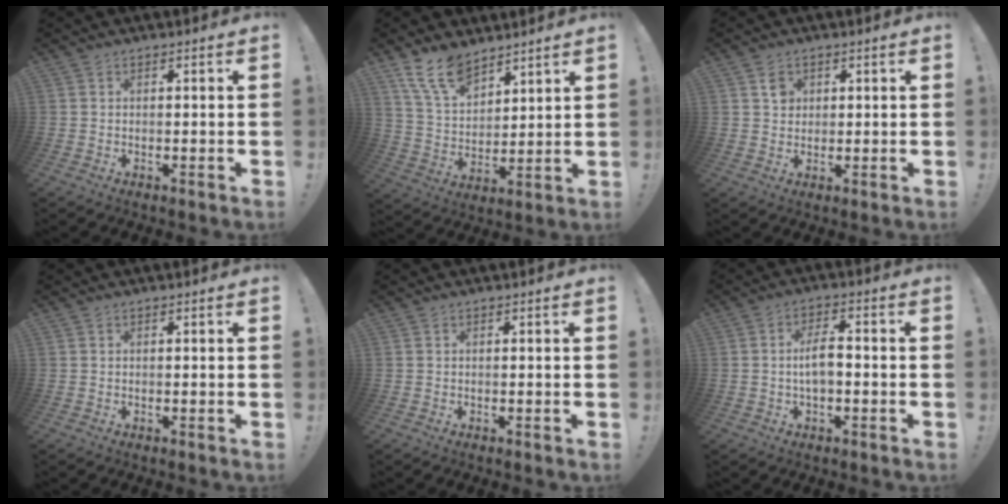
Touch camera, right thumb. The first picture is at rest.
{"total": 12.5, "force": [9.4, 5.9, 5.8], "torque": [-0.129, -0.047, 0.184]}
{"total": 3.3, "force": [1.4, 2.9, 0.8], "torque": [0.009, -0.007, 0.019]}
{"total": 0.0}
{"total": 0.0}
{"total": 6.3, "force": [-0.7, 2.4, 5.8], "torque": [-0.104, 0.007, -0.016]}